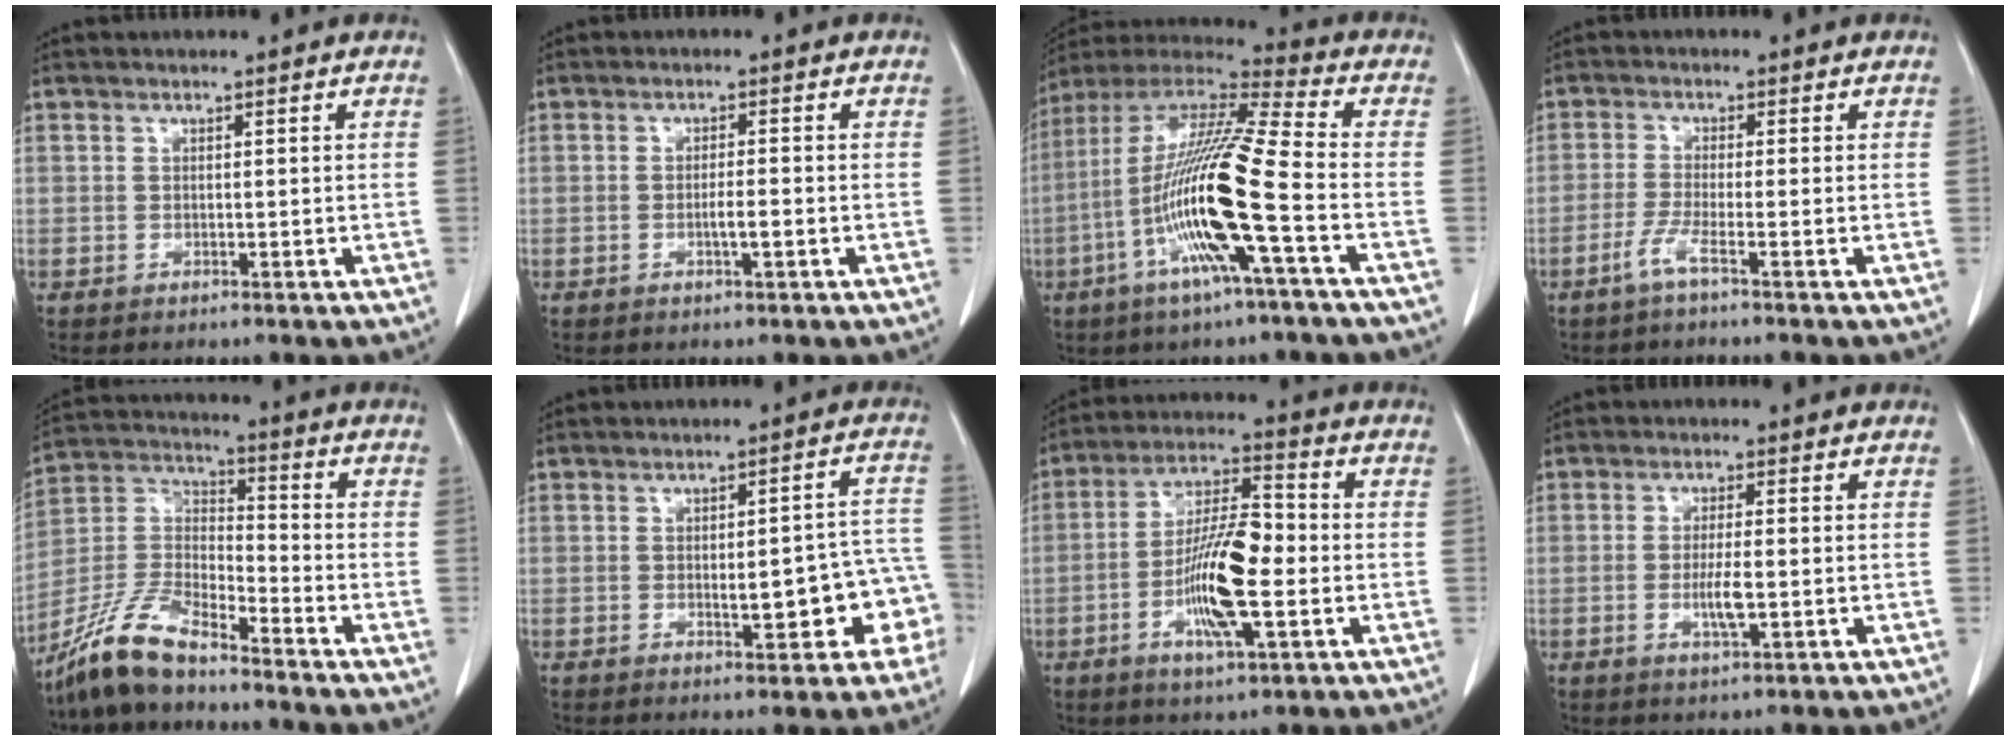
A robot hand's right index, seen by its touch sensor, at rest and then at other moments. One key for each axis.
{"total": 2.2, "fx": -0.7, "fy": 0.1, "fz": 2.1, "tx": -0.040, "ty": -0.001, "tz": -0.013}
{"total": 18.6, "fx": -5.2, "fy": -0.1, "fz": 17.8, "tx": -0.355, "ty": -0.007, "tz": -0.109}
{"total": 2.9, "fx": -1.9, "fy": -0.5, "fz": 2.1, "tx": -0.048, "ty": -0.005, "tz": -0.047}
{"total": 11.2, "fx": -9.4, "fy": 2.6, "fz": 5.6, "tx": -0.124, "ty": 0.009, "tz": -0.185}
{"total": 9.6, "fx": -2.6, "fy": 3.0, "fz": 8.8, "tx": -0.096, "ty": 0.032, "tz": -0.026}
{"total": 12.8, "fx": -3.0, "fy": 2.7, "fz": 12.1, "tx": -0.233, "ty": 0.001, "tz": -0.053}
{"total": 4.1, "fx": -0.9, "fy": 0.5, "fz": 4.0, "tx": -0.081, "ty": -0.007, "tz": -0.014}